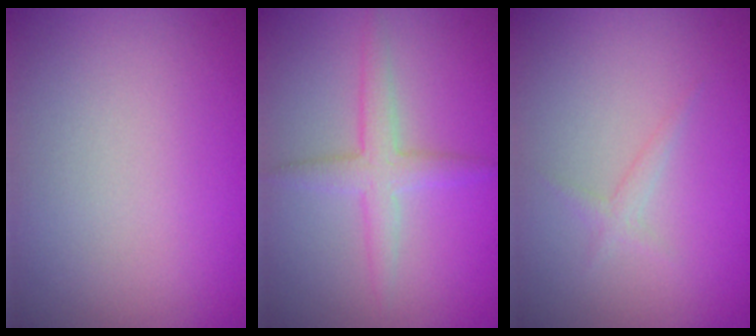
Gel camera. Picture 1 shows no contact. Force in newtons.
{"total": 2.8, "press": 2.8, "slide": 0.0}
{"total": 0.9, "press": 0.9, "slide": 0.1}